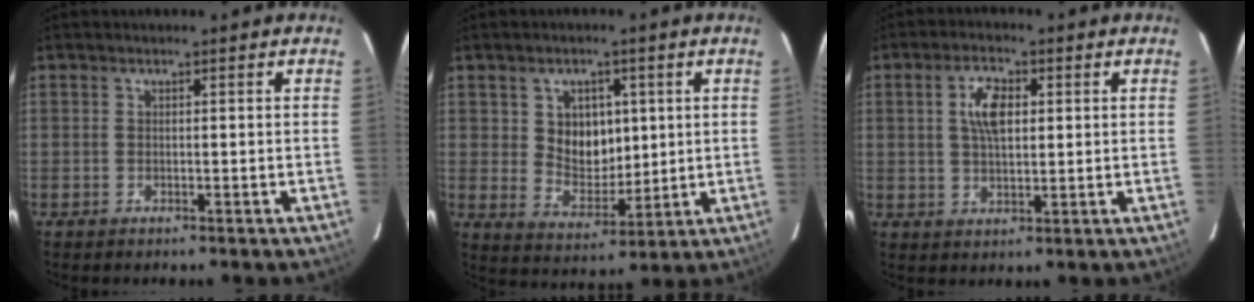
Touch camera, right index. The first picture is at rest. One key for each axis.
{"total": 8.4, "fx": 2.1, "fy": 6.7, "fz": 4.5, "tx": -0.075, "ty": 0.002, "tz": 0.053}
{"total": 6.2, "fx": 1.5, "fy": 3.2, "fz": 5.1, "tx": -0.094, "ty": 0.008, "tz": 0.030}